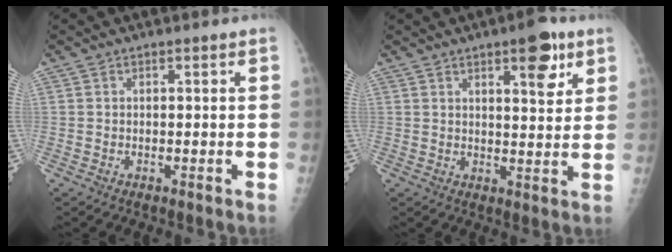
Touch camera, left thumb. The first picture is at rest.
{"total": 8.4, "force": [4.5, 2.9, 6.4], "torque": [-0.068, -0.022, 0.059]}